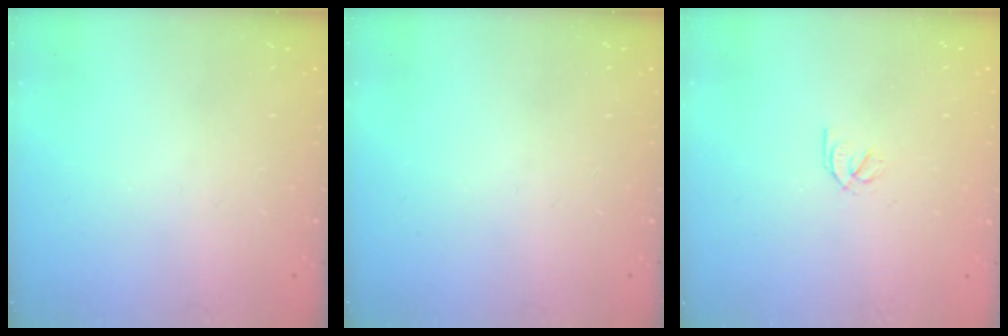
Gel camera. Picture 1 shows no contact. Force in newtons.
{"total": 0.0}
{"total": 2.0, "press": 2.0, "slide": 0.3}